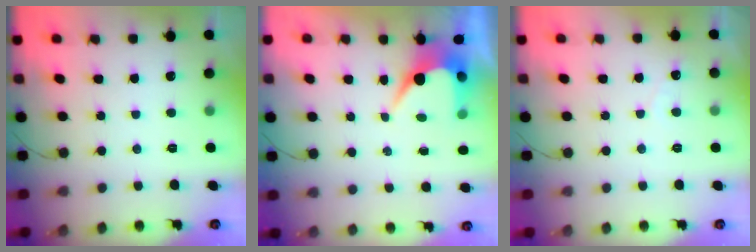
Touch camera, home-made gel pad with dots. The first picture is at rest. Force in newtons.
{"total": 6.5, "press": 6.5, "slide": 0.5}
{"total": 2.2, "press": 2.2, "slide": 0.0}